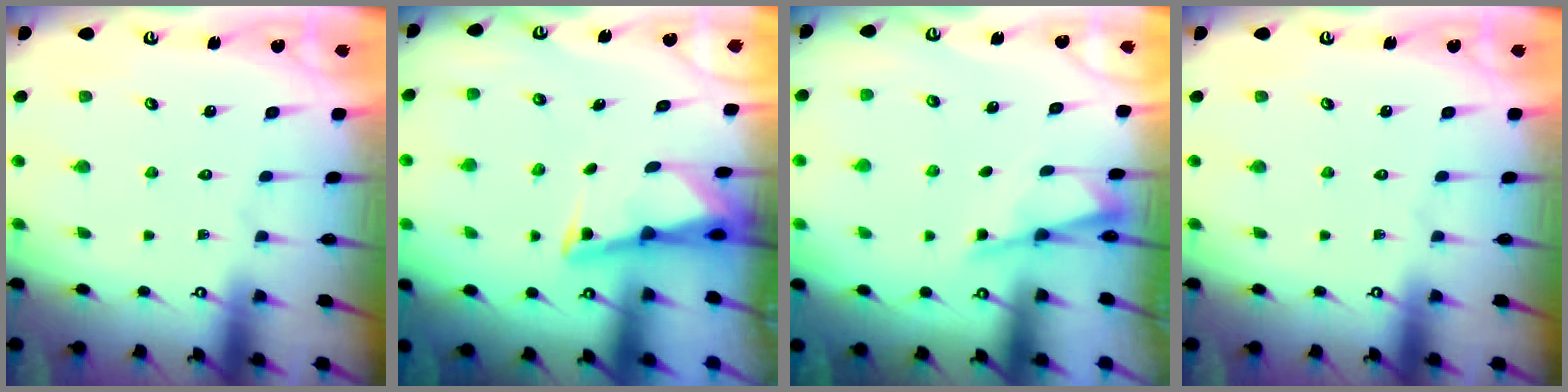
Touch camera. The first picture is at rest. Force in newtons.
{"total": 3.0, "press": 3.0, "slide": 0.3}
{"total": 2.5, "press": 2.5, "slide": 0.4}
{"total": 0.0}